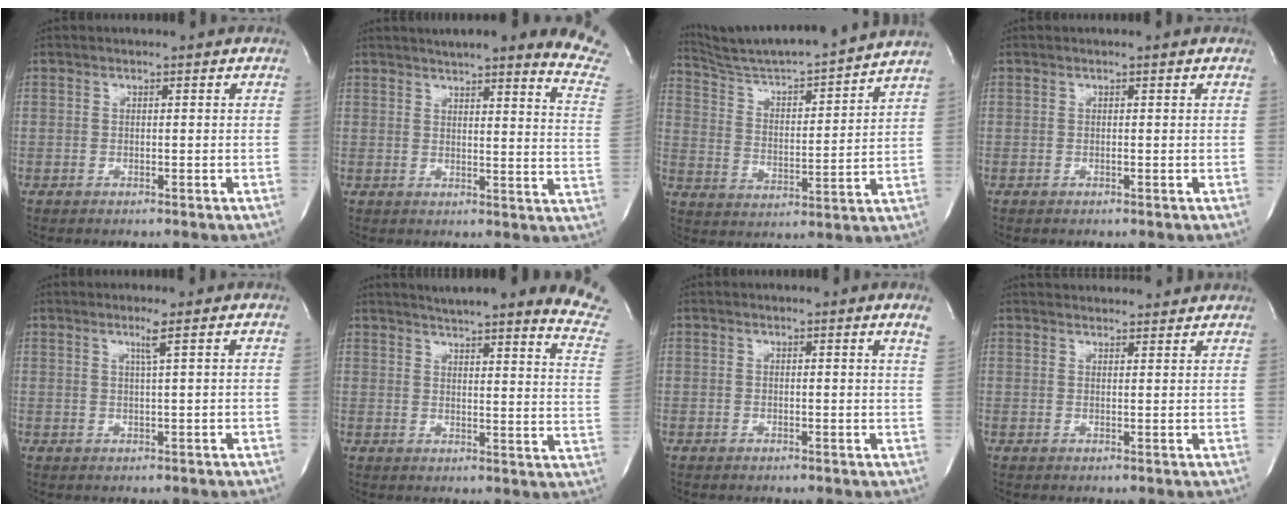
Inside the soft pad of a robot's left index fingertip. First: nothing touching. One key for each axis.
{"total": 17.9, "fx": 16.6, "fy": 0.6, "fz": 6.8, "tx": -0.074, "ty": -0.078, "tz": 0.173}
{"total": 18.7, "fx": 17.4, "fy": -0.7, "fz": 6.8, "tx": -0.125, "ty": -0.016, "tz": 0.267}
{"total": 0.0}
{"total": 1.9, "fx": 0.9, "fy": -0.7, "fz": 1.4, "tx": -0.035, "ty": -0.007, "tz": 0.021}
{"total": 19.3, "fx": 18.1, "fy": -0.4, "fz": 6.8, "tx": -0.082, "ty": -0.104, "tz": 0.197}
{"total": 2.1, "fx": 1.7, "fy": -0.5, "fz": 1.1, "tx": -0.023, "ty": -0.011, "tz": 0.009}
{"total": 9.4, "fx": 9.1, "fy": 1.6, "fz": 1.9, "tx": -0.021, "ty": 0.024, "tz": 0.108}